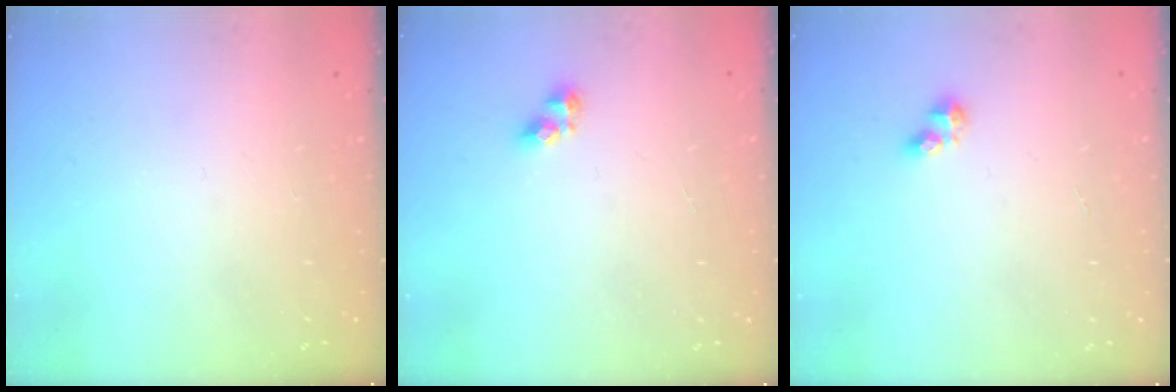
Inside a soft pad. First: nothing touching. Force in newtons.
{"total": 5.5, "press": 5.5, "slide": 0.6}
{"total": 3.6, "press": 3.6, "slide": 0.5}